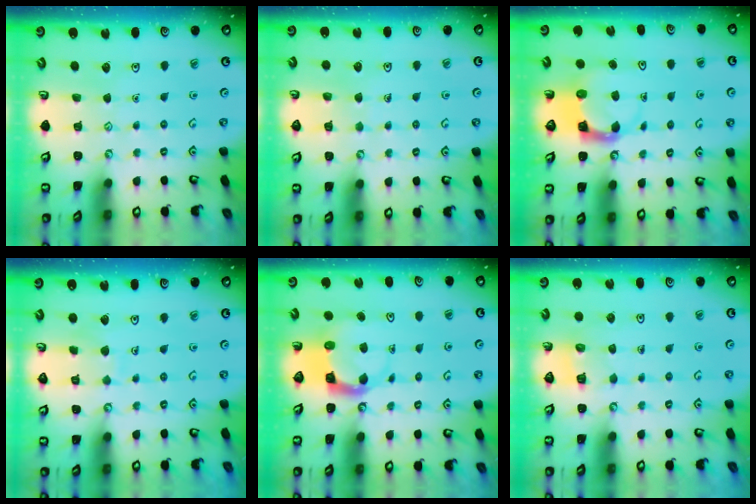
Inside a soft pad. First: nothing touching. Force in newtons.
{"total": 3.2, "press": 3.2, "slide": 0.2}
{"total": 4.0, "press": 3.9, "slide": 0.4}
{"total": 5.6, "press": 5.6, "slide": 0.3}
{"total": 4.0, "press": 3.9, "slide": 0.3}
{"total": 2.2, "press": 2.2, "slide": 0.1}